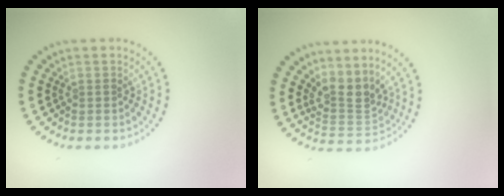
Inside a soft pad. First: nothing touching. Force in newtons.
{"total": 3.0, "press": 2.2, "slide": 2.1}